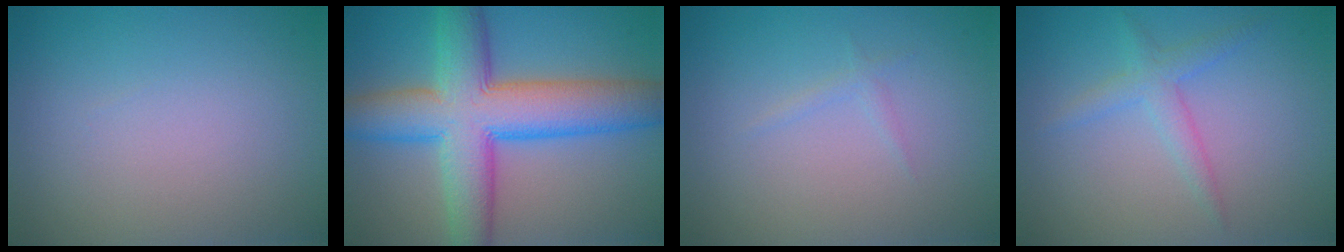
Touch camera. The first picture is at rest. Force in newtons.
{"total": 10.6, "press": 10.6, "slide": 0.4}
{"total": 0.7, "press": 0.7, "slide": 0.1}
{"total": 2.0, "press": 2.0, "slide": 0.1}